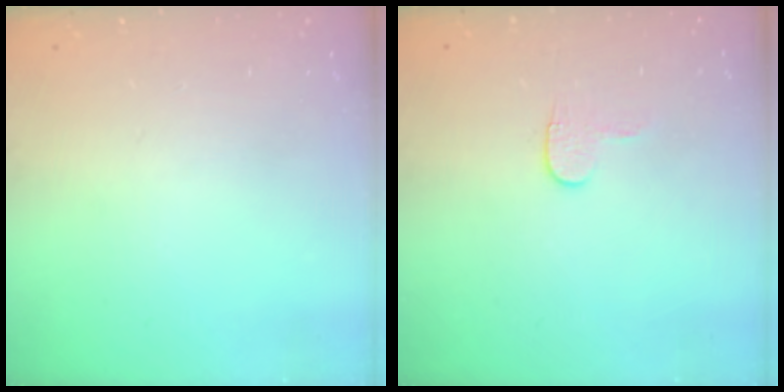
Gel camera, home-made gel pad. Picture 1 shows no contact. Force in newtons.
{"total": 3.8, "press": 3.8, "slide": 0.3}